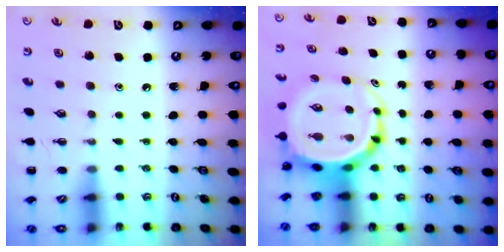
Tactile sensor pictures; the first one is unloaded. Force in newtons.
{"total": 7.9, "press": 7.5, "slide": 2.5}